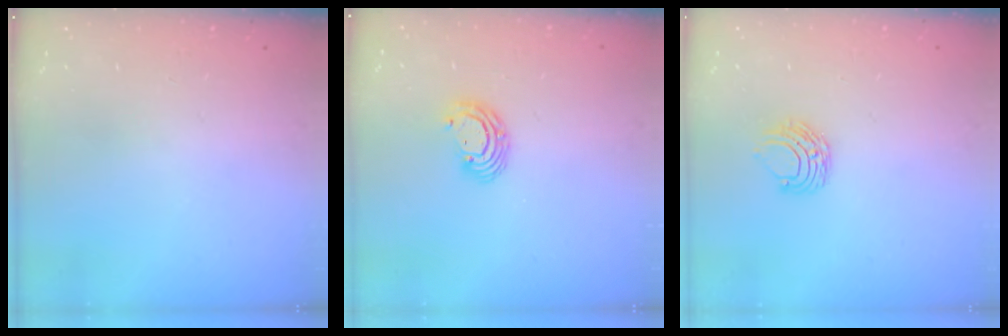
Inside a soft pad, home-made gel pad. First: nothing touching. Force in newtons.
{"total": 6.2, "press": 6.2, "slide": 0.5}
{"total": 6.3, "press": 6.2, "slide": 0.6}